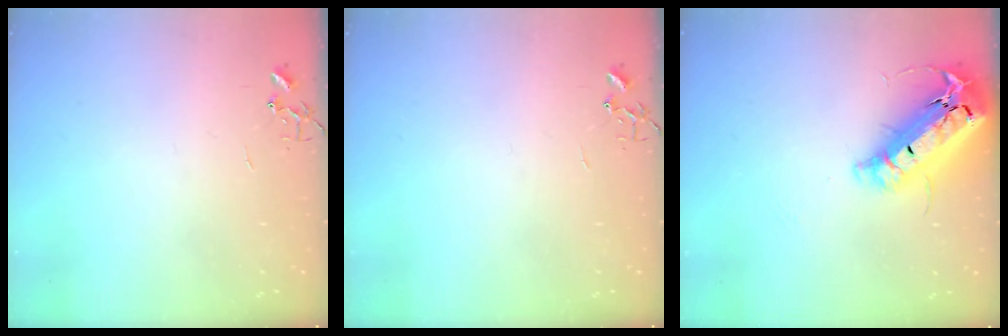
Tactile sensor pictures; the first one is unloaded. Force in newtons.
{"total": 0.0}
{"total": 25.0, "press": 24.5, "slide": 4.9}